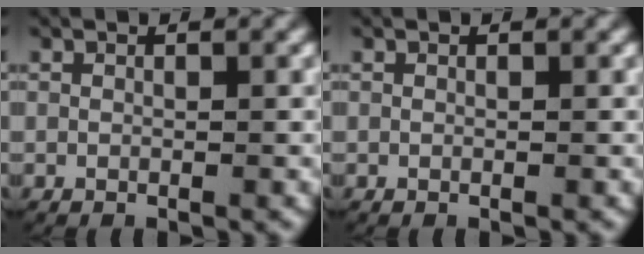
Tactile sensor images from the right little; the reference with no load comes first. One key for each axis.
{"total": 0.0}